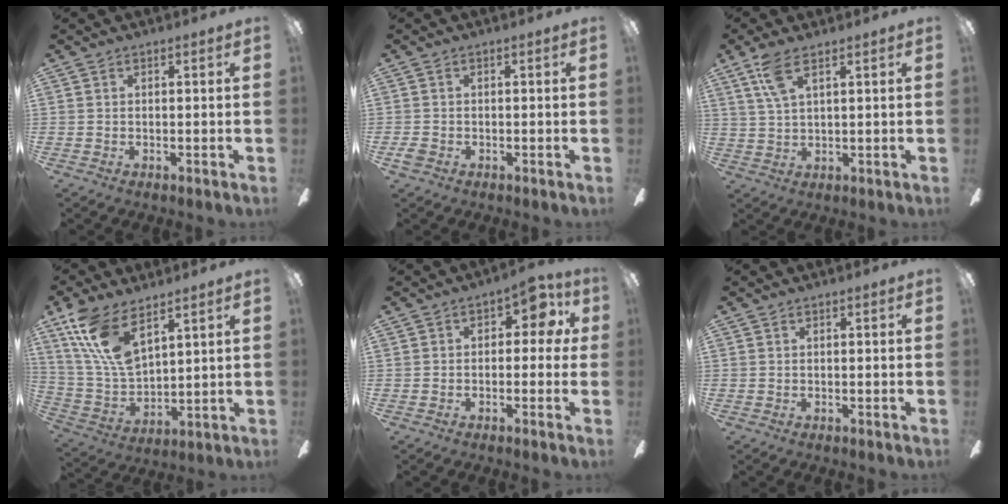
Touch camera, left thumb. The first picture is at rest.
{"total": 1.9, "force": [-0.7, 1.5, 1.0], "torque": [-0.023, 0.002, -0.015]}
{"total": 6.9, "force": [4.1, 2.5, 4.9], "torque": [-0.108, 0.001, 0.076]}
{"total": 15.5, "force": [9.7, 6.8, 10.1], "torque": [-0.231, -0.032, 0.180]}
{"total": 5.9, "force": [1.4, 3.8, 4.3], "torque": [-0.054, -0.003, 0.017]}
{"total": 0.0}